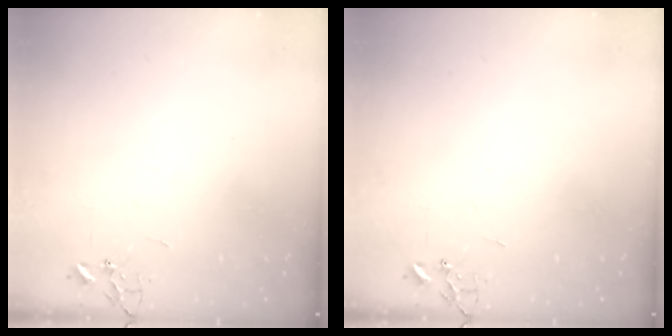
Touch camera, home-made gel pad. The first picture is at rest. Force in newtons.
{"total": 0.0}